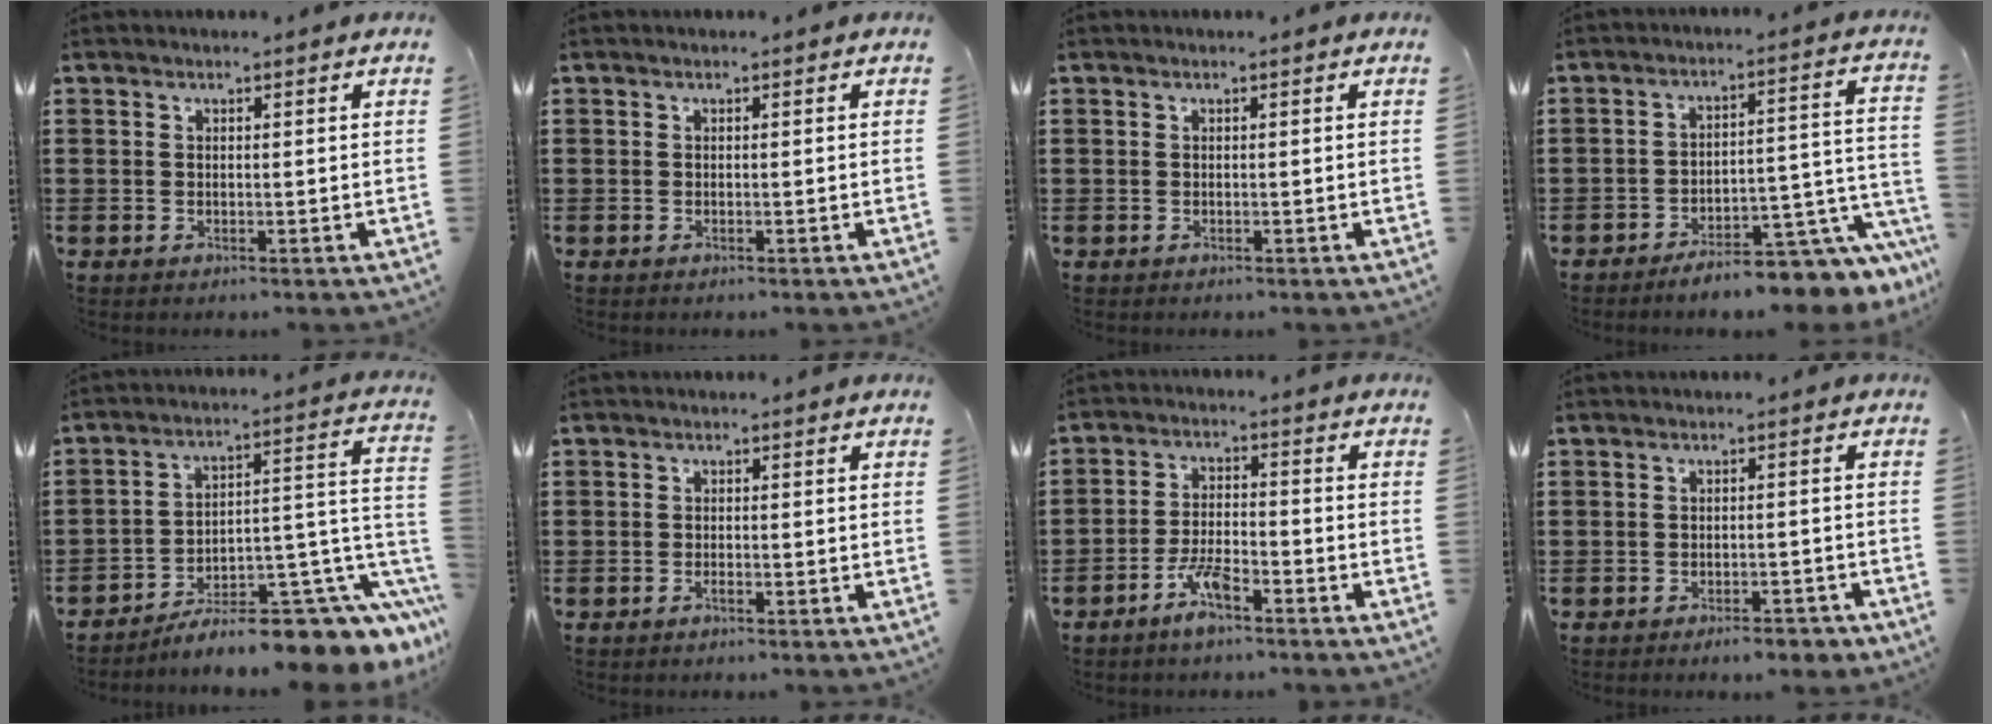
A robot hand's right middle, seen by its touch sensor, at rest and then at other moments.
{"total": 0.0}
{"total": 0.0}
{"total": 7.4, "force": [-6.4, 0.9, 3.6], "torque": [-0.049, 0.001, -0.115]}
{"total": 9.5, "force": [-6.5, 3.1, 6.2], "torque": [-0.079, 0.004, -0.109]}
{"total": 0.8, "force": [-0.6, 0.4, 0.4], "torque": [-0.008, -0.001, -0.013]}
{"total": 5.4, "force": [-4.0, 1.4, 3.3], "torque": [-0.075, 0.006, -0.079]}
{"total": 2.6, "force": [-2.4, 0.4, 0.7], "torque": [-0.015, 0.001, -0.048]}